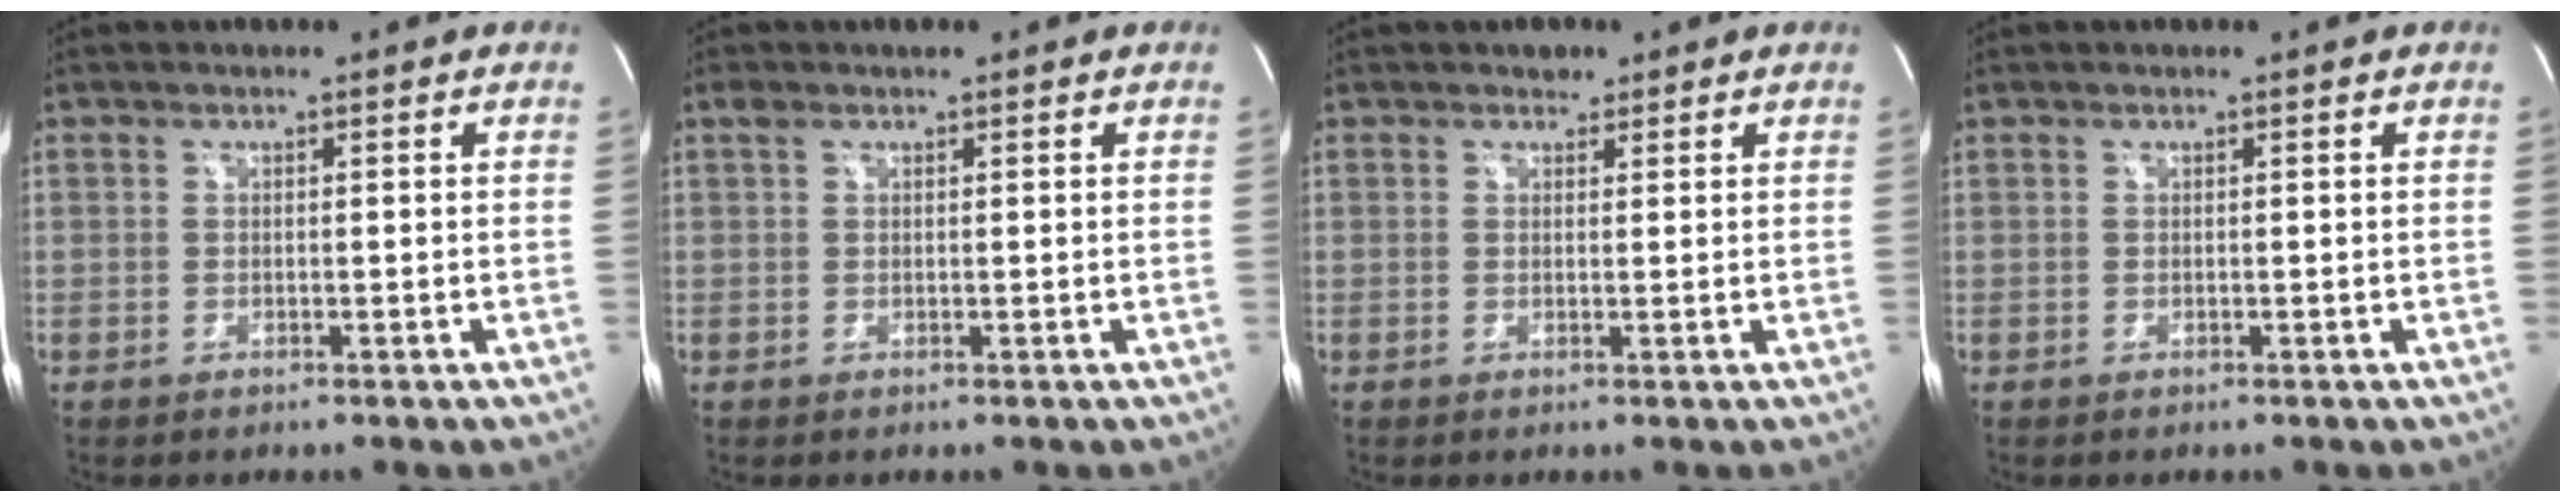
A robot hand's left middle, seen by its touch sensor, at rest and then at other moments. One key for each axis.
{"total": 1.3, "fx": 1.0, "fy": 0.5, "fz": 0.8, "tx": -0.022, "ty": 0.023, "tz": 0.018}
{"total": 1.4, "fx": 1.0, "fy": 0.9, "fz": 0.3, "tx": -0.002, "ty": 0.000, "tz": 0.012}
{"total": 0.0}